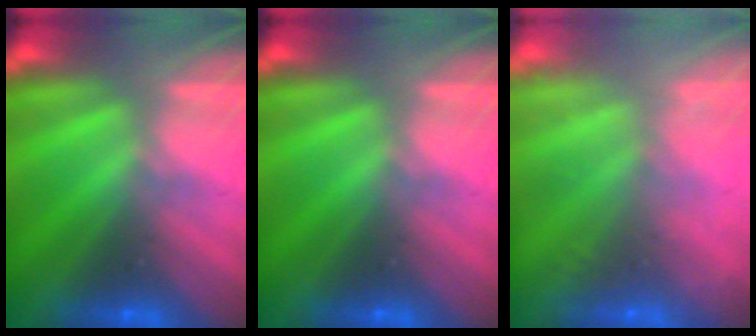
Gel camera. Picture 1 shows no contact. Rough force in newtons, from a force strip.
{"total": 0.0}
{"total": 5.6}